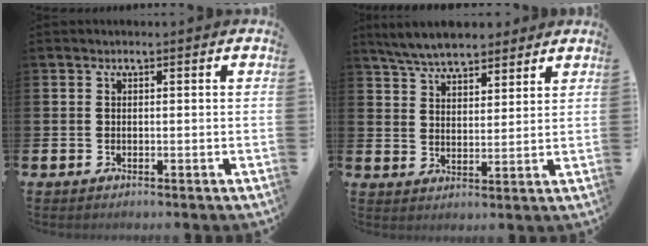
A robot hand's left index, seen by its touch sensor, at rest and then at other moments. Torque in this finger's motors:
{"motor_torque": [1.09, -1.05, 0.29, 0.21]}